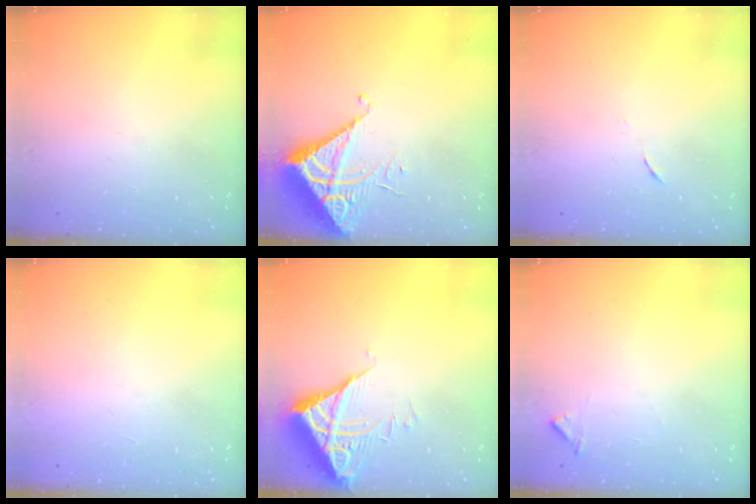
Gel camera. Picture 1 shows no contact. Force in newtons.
{"total": 7.0, "press": 7.0, "slide": 0.3}
{"total": 3.5, "press": 3.4, "slide": 0.9}
{"total": 1.6, "press": 1.6, "slide": 0.1}
{"total": 5.7, "press": 5.7, "slide": 0.5}
{"total": 5.7, "press": 5.7, "slide": 0.4}